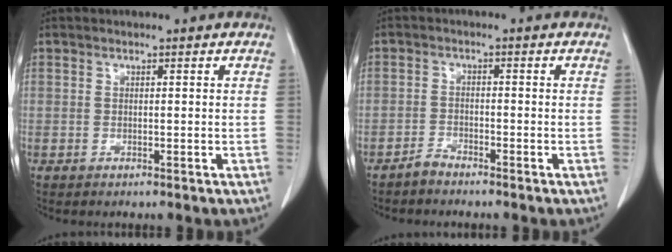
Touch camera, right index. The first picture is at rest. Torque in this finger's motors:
{"motor_torque": [-0.07, -0.16, 0.01, 0.02]}